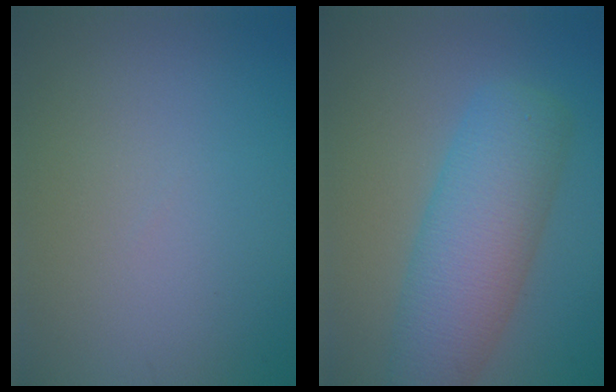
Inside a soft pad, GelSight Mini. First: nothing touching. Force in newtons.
{"total": 7.3, "press": 7.3, "slide": 0.3}